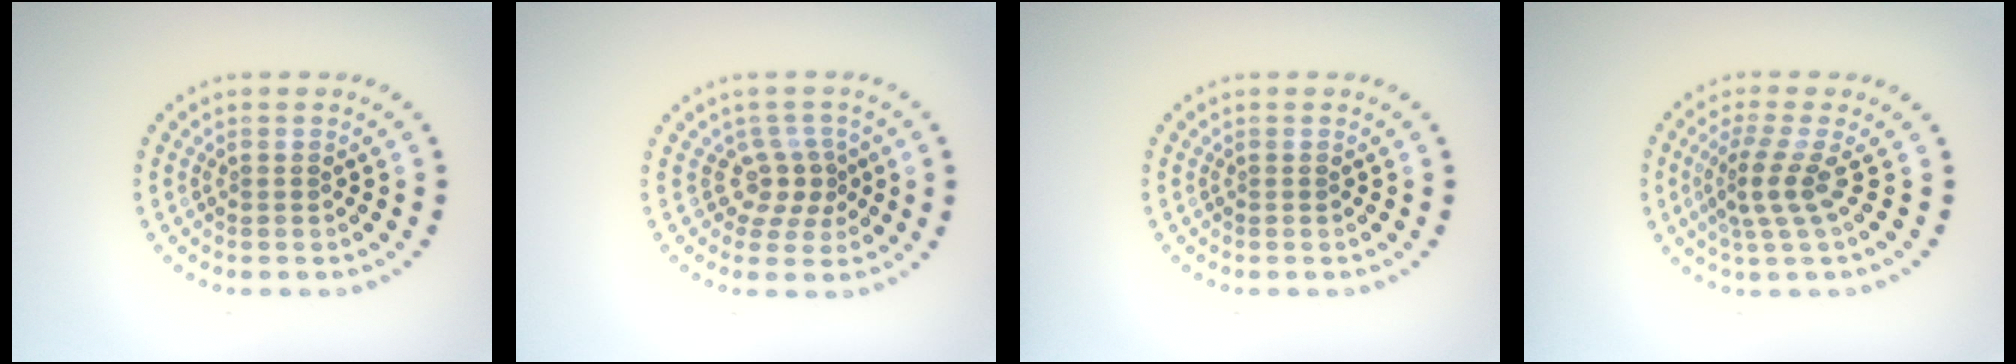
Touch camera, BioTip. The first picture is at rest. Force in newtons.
{"total": 2.5, "press": 1.8, "slide": 1.8}
{"total": 0.0}
{"total": 2.9, "press": 1.9, "slide": 2.1}